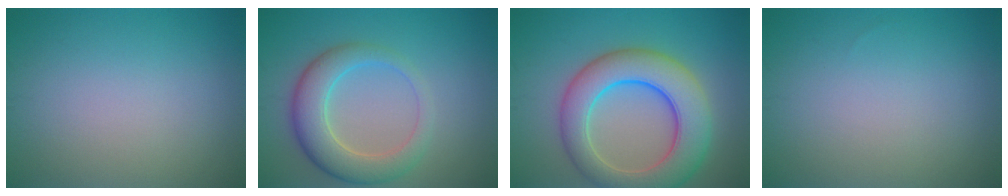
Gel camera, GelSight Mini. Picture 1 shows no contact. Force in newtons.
{"total": 5.6, "press": 5.5, "slide": 0.4}
{"total": 9.0, "press": 9.0, "slide": 0.2}
{"total": 0.0}